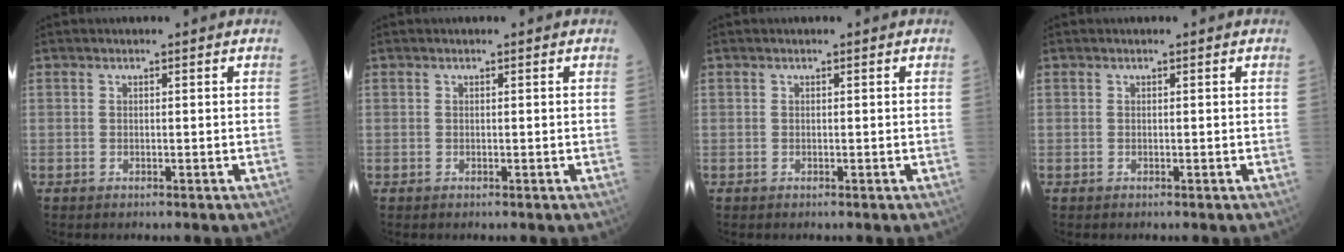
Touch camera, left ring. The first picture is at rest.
{"total": 0.0}
{"total": 0.0}
{"total": 0.0}